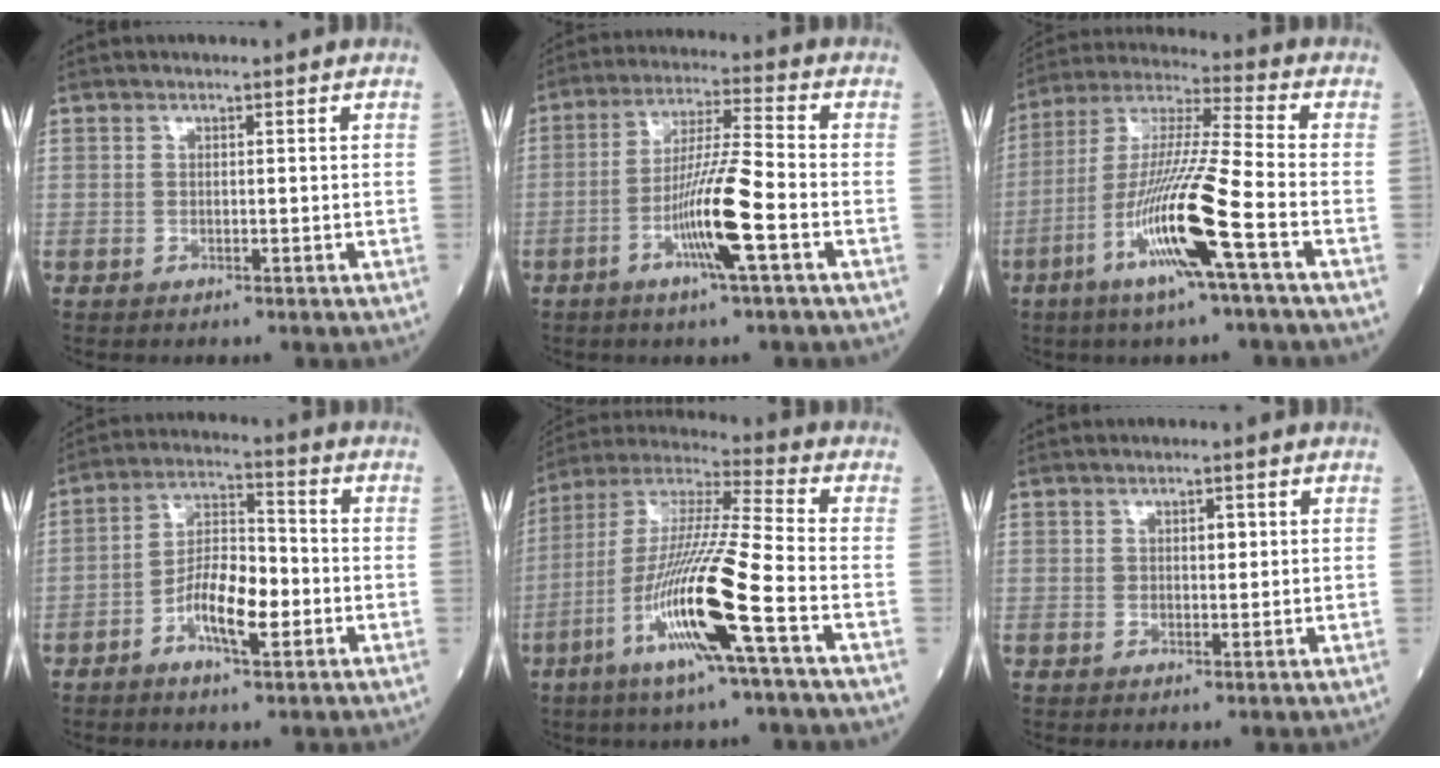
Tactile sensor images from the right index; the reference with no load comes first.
{"total": 10.6, "force": [-3.9, -0.4, 9.8], "torque": [-0.186, -0.005, -0.076]}
{"total": 15.6, "force": [-6.2, -0.7, 14.3], "torque": [-0.289, -0.012, -0.122]}
{"total": 9.0, "force": [-3.2, 2.9, 8.0], "torque": [-0.151, 0.011, -0.060]}
{"total": 17.1, "force": [-6.6, -0.4, 15.8], "torque": [-0.320, -0.014, -0.131]}
{"total": 2.0, "force": [0.6, 1.1, 1.6], "torque": [-0.021, 0.001, 0.008]}